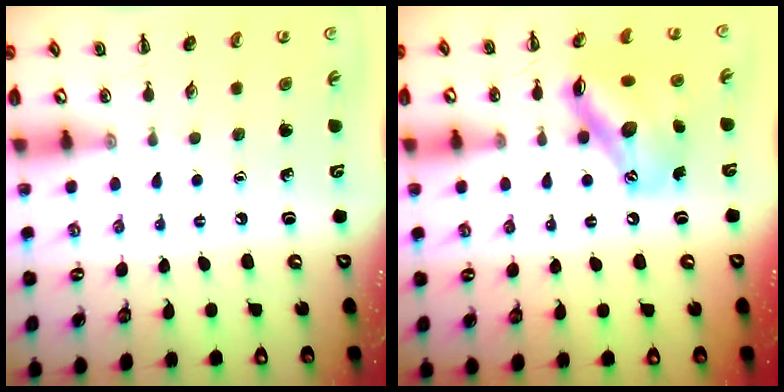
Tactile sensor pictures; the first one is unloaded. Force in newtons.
{"total": 13.5, "press": 13.1, "slide": 3.0}